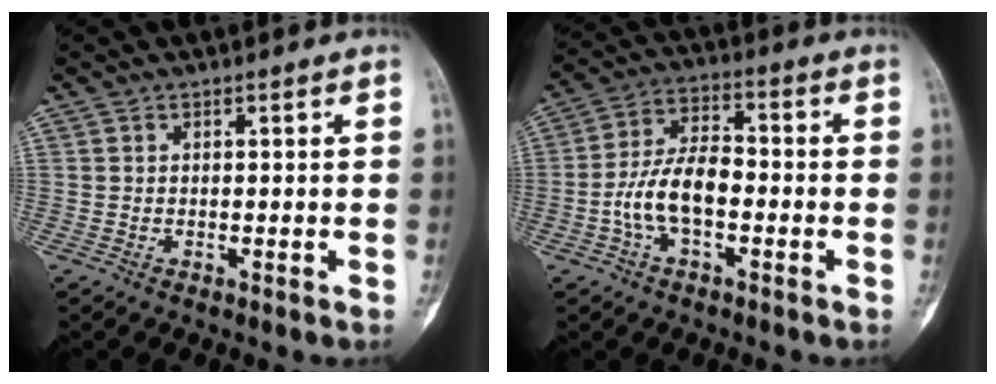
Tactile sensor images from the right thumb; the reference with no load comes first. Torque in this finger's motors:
{"motor_torque": [1.65, 1.45, 1.12, -0.77, 0.26]}